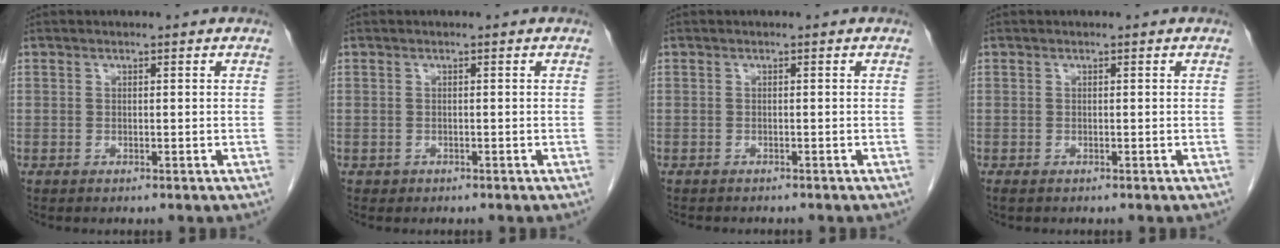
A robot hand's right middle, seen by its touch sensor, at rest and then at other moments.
{"total": 0.5, "force": [-0.3, 0.4, 0.0], "torque": [-0.008, 0.002, -0.004]}
{"total": 3.1, "force": [-2.7, 1.0, 1.0], "torque": [-0.016, -0.005, -0.032]}
{"total": 1.0, "force": [-0.8, 0.4, 0.4], "torque": [-0.006, -0.002, -0.009]}